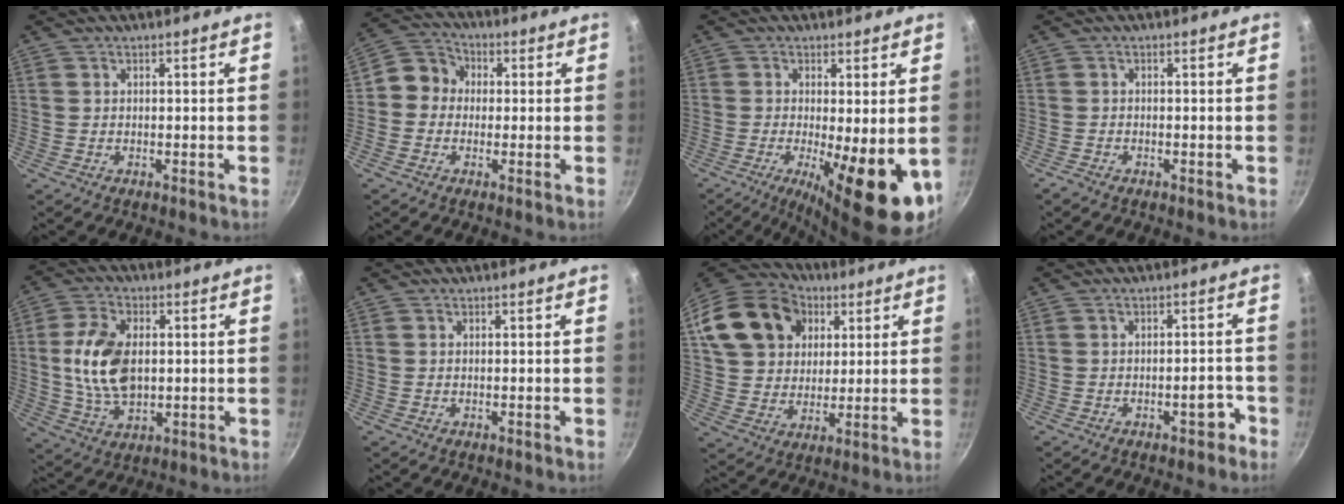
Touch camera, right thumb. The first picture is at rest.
{"total": 6.8, "force": [0.0, 6.2, 2.9], "torque": [-0.024, 0.016, -0.026]}
{"total": 13.8, "force": [-2.9, 3.9, 12.9], "torque": [-0.181, -0.012, -0.034]}
{"total": 1.2, "force": [-1.0, 0.4, 0.4], "torque": [-0.018, 0.007, -0.021]}
{"total": 12.7, "force": [0.9, 7.8, 10.1], "torque": [-0.178, 0.000, 0.017]}
{"total": 0.0}
{"total": 20.4, "force": [7.1, 16.0, 10.5], "torque": [-0.189, 0.018, 0.126]}
{"total": 3.2, "force": [-1.9, 1.5, 2.1], "torque": [-0.007, 0.028, -0.020]}